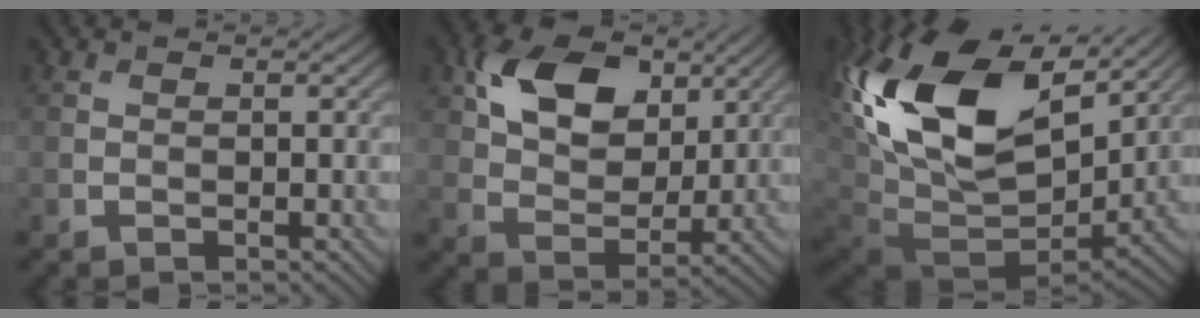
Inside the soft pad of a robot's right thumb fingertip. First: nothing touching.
{"total": 11.0, "force": [4.7, 7.0, 7.1], "torque": [-0.151, 0.005, 0.080]}
{"total": 20.9, "force": [6.9, 12.5, 15.3], "torque": [-0.342, 0.017, 0.132]}